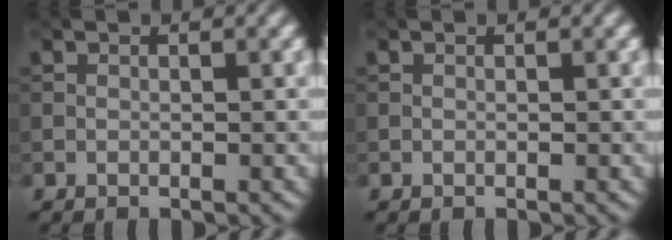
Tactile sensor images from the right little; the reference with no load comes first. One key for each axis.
{"total": 0.0}